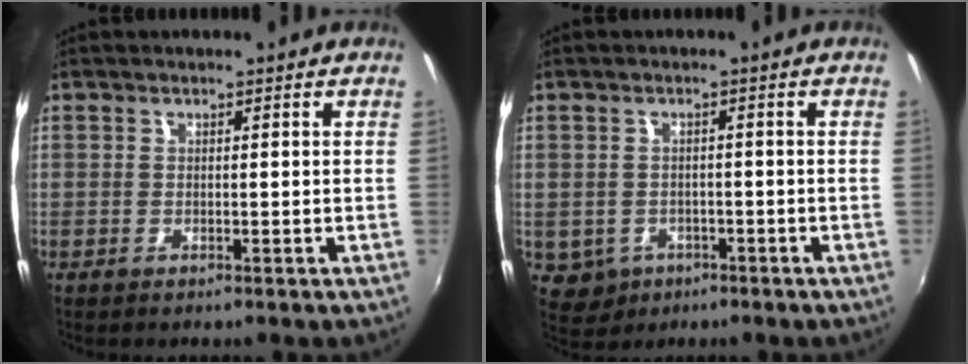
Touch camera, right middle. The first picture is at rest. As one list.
[{"total": 4.8, "force": [-1.8, 4.2, 1.7], "torque": [-0.046, -0.003, -0.015]}]